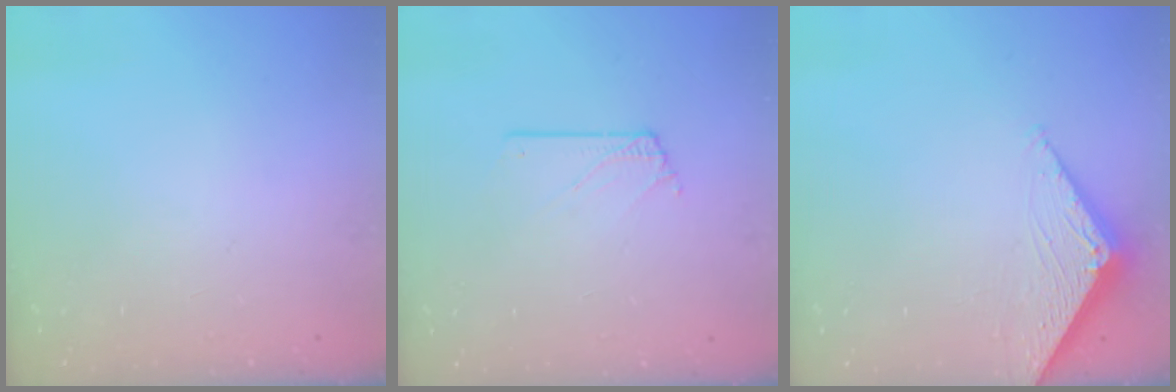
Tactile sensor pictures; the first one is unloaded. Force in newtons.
{"total": 1.5, "press": 1.5, "slide": 0.1}
{"total": 2.8, "press": 2.8, "slide": 0.3}